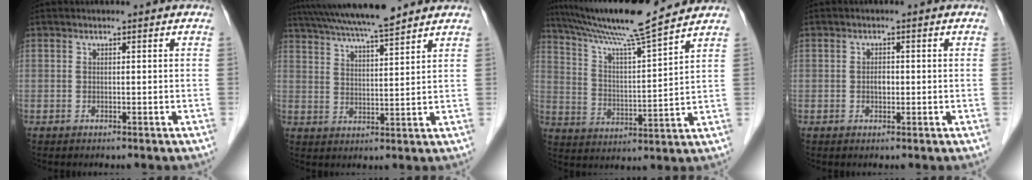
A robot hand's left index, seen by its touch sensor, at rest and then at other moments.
{"total": 13.3, "force": [11.7, 0.3, 6.3], "torque": [-0.117, 0.023, 0.188]}
{"total": 14.3, "force": [12.7, -1.5, 6.3], "torque": [-0.123, 0.007, 0.215]}
{"total": 1.4, "force": [-0.2, 0.9, 1.1], "torque": [-0.020, 0.002, -0.001]}